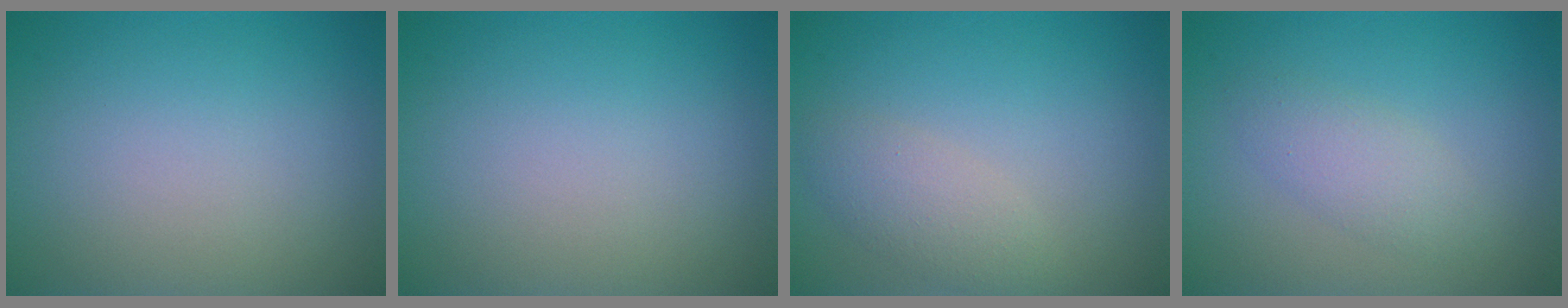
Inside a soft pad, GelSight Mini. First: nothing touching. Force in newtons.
{"total": 0.0}
{"total": 2.5, "press": 2.5, "slide": 0.1}
{"total": 2.2, "press": 2.2, "slide": 0.0}